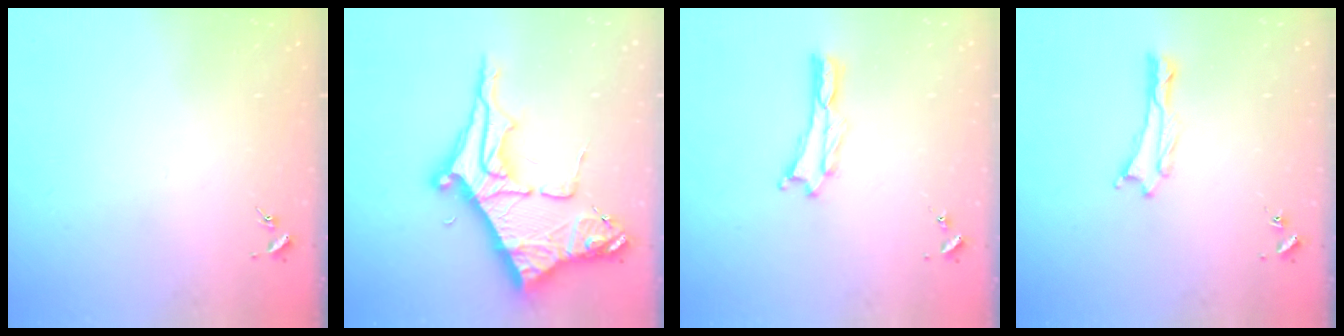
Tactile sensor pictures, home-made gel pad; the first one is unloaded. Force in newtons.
{"total": 10.1, "press": 10.1, "slide": 1.1}
{"total": 0.0}
{"total": 0.0}